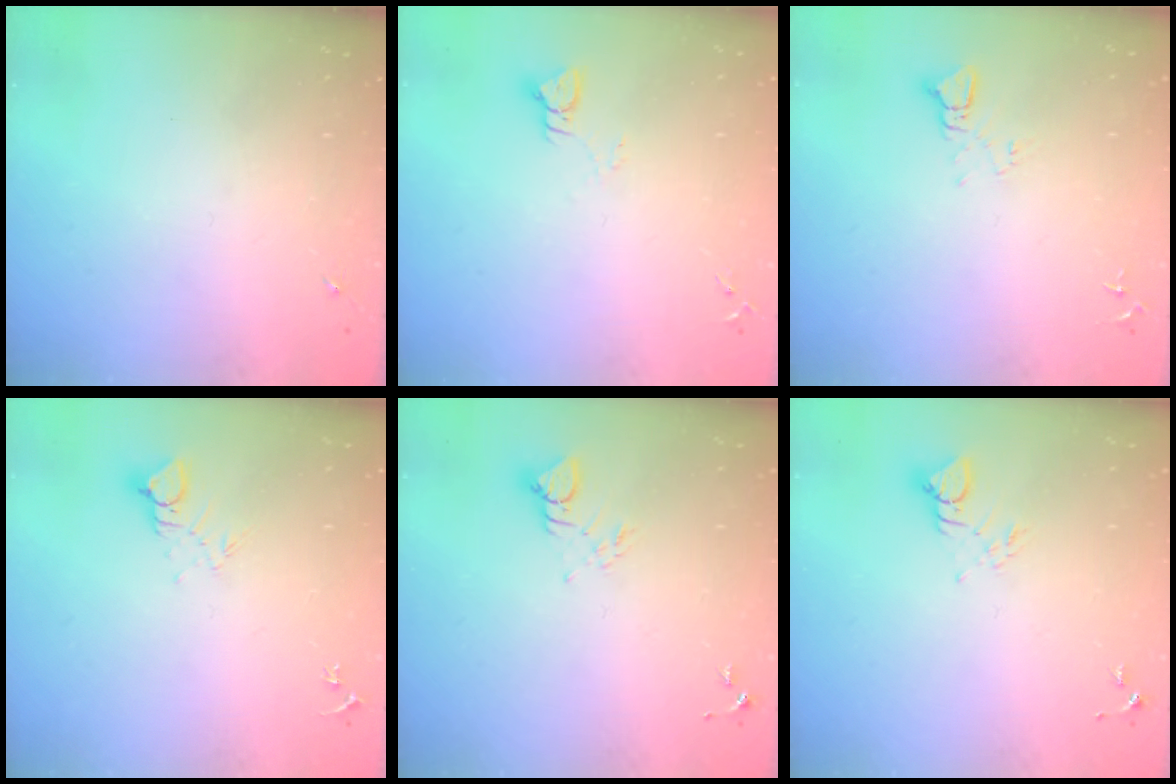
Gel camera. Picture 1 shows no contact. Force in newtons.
{"total": 3.0, "press": 3.0, "slide": 0.3}
{"total": 3.4, "press": 3.4, "slide": 0.4}
{"total": 5.5, "press": 5.5, "slide": 0.4}
{"total": 3.8, "press": 3.8, "slide": 0.3}
{"total": 3.8, "press": 3.8, "slide": 0.3}